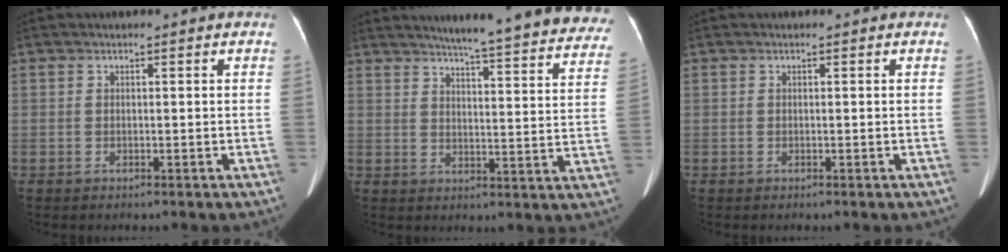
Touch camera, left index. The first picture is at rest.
{"total": 26.3, "force": [23.8, 2.1, 10.8], "torque": [-0.138, -0.073, 0.271]}
{"total": 0.0}